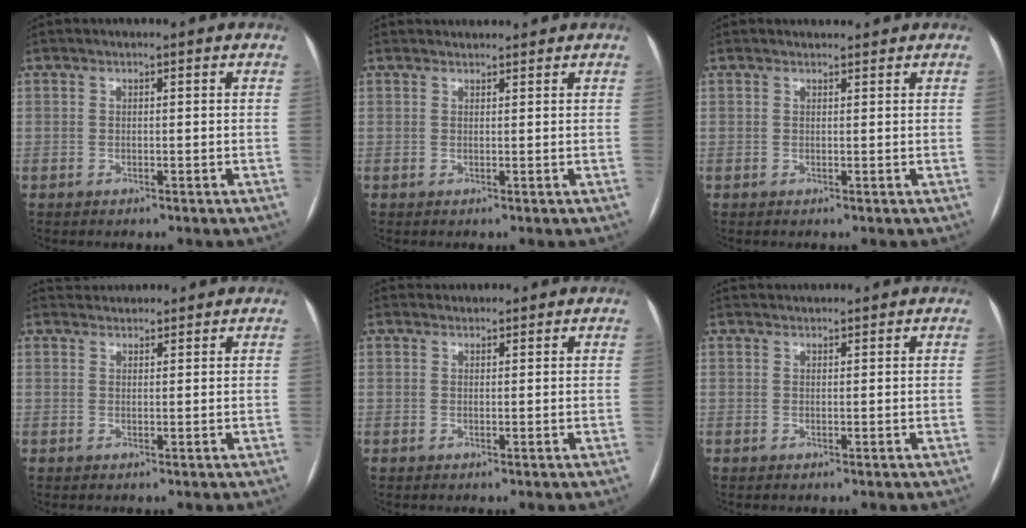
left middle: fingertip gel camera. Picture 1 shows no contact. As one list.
[{"total": 2.1, "force": [2.1, 0.3, 0.0], "torque": [-0.005, 0.021, 0.034]}, {"total": 1.3, "force": [1.3, 0.3, 0.0], "torque": [-0.008, 0.012, 0.022]}, {"total": 2.9, "force": [2.9, 0.6, -0.1], "torque": [-0.001, 0.027, 0.051]}, {"total": 1.4, "force": [1.4, 0.3, -0.4], "torque": [-0.001, 0.014, 0.025]}, {"total": 1.9, "force": [1.9, 0.0, -0.1], "torque": [-0.001, 0.022, 0.038]}]